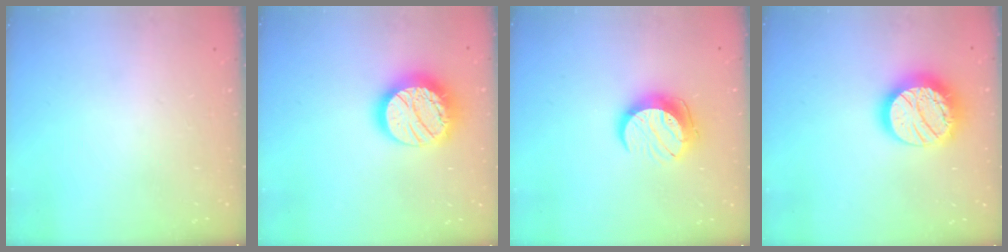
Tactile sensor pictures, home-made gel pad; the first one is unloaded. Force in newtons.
{"total": 20.7, "press": 20.6, "slide": 1.7}
{"total": 11.3, "press": 11.2, "slide": 0.7}
{"total": 20.7, "press": 20.6, "slide": 1.7}